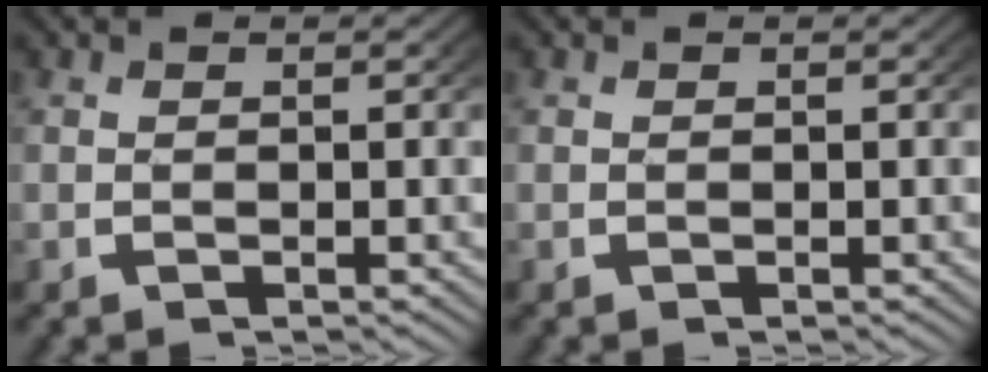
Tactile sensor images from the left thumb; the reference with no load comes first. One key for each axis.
{"total": 0.0}